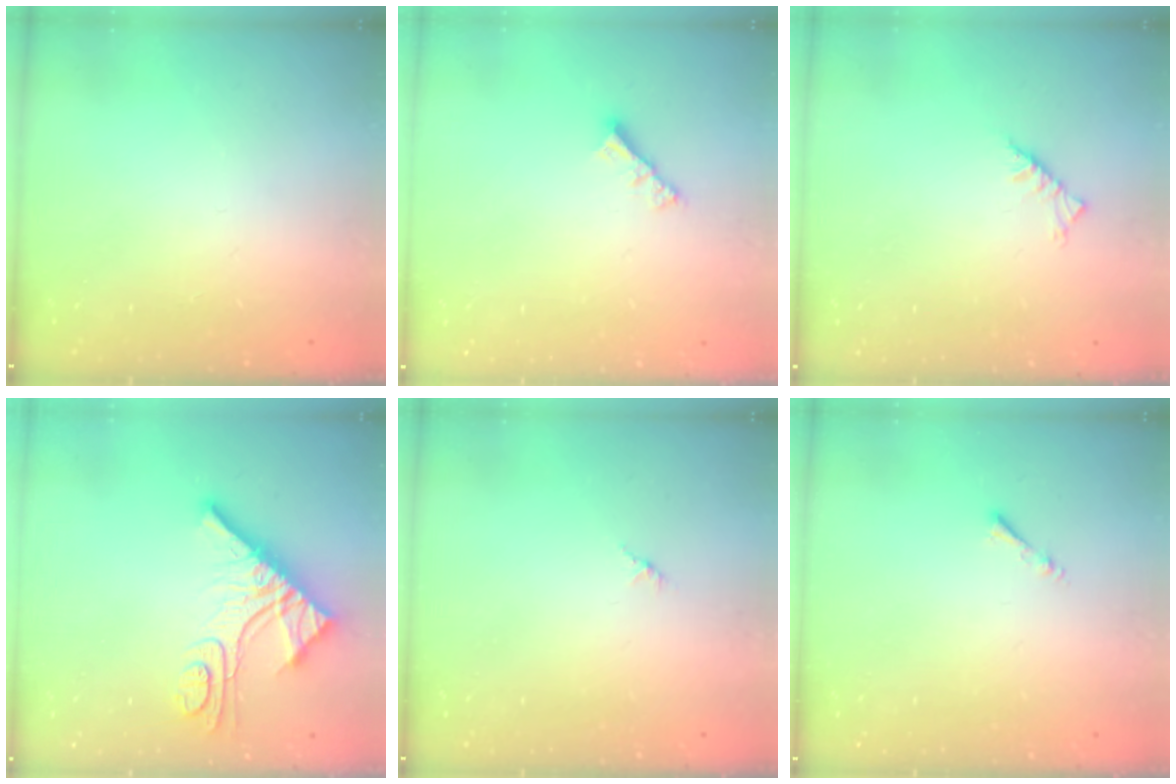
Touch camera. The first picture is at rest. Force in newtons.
{"total": 3.4, "press": 3.4, "slide": 0.2}
{"total": 4.5, "press": 4.5, "slide": 0.7}
{"total": 13.9, "press": 13.8, "slide": 1.1}
{"total": 1.4, "press": 1.4, "slide": 0.4}
{"total": 1.3, "press": 1.2, "slide": 0.3}